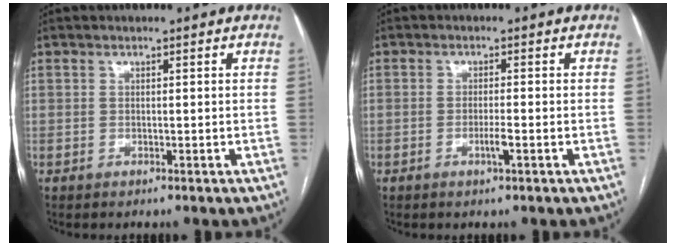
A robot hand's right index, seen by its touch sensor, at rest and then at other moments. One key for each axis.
{"total": 2.0, "fx": -0.8, "fy": 0.0, "fz": 1.9, "tx": -0.038, "ty": -0.002, "tz": -0.012}